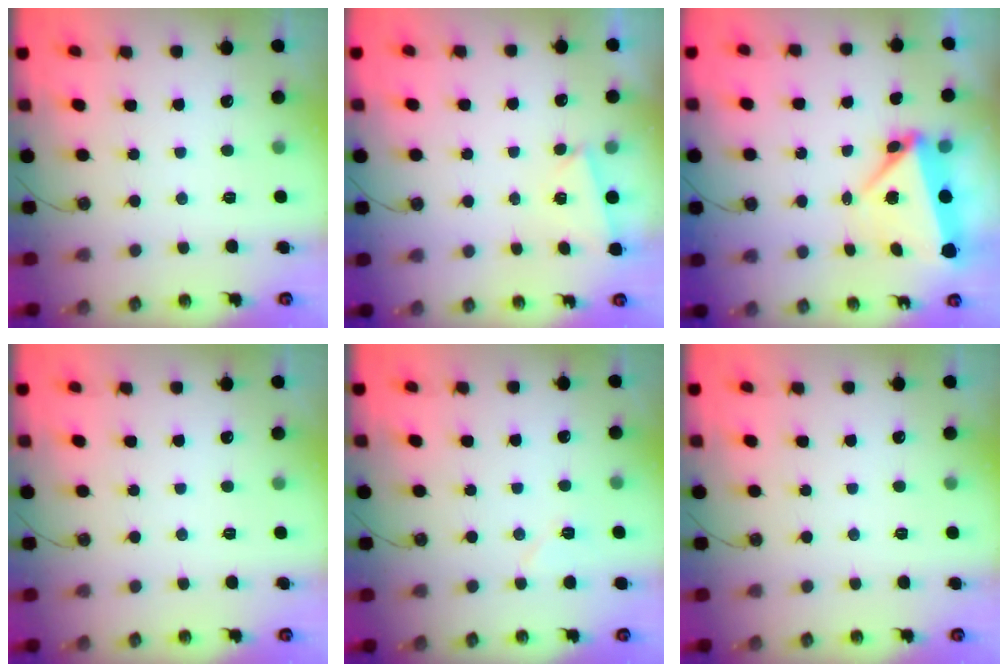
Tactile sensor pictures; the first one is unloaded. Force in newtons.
{"total": 2.1, "press": 1.7, "slide": 1.3}
{"total": 7.0, "press": 6.9, "slide": 0.7}
{"total": 0.0}
{"total": 6.3, "press": 5.7, "slide": 2.7}
{"total": 0.0}